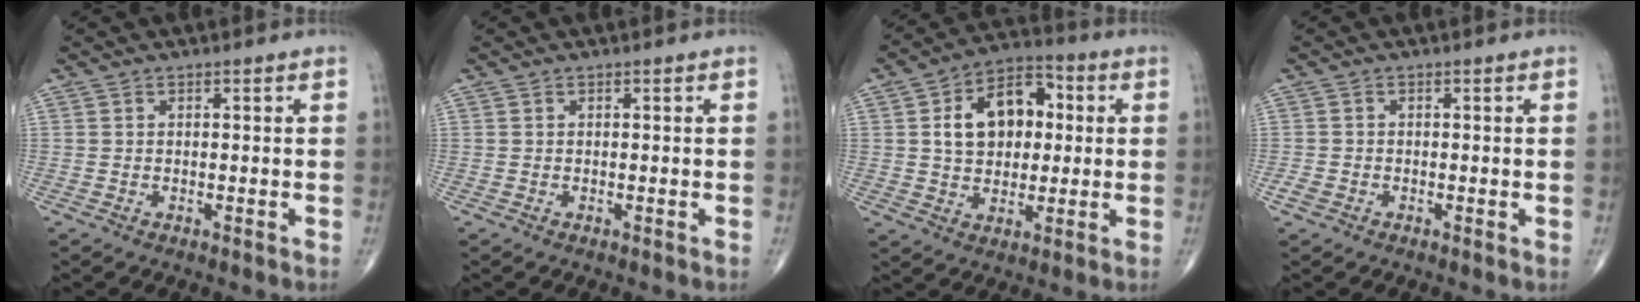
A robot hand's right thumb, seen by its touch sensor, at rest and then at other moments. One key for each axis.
{"total": 0.0}
{"total": 13.8, "fx": 2.4, "fy": 9.4, "fz": 9.9, "tx": -0.128, "ty": 0.016, "tz": 0.033}
{"total": 1.6, "fx": -0.7, "fy": 1.2, "fz": 0.9, "tx": -0.018, "ty": -0.001, "tz": -0.015}